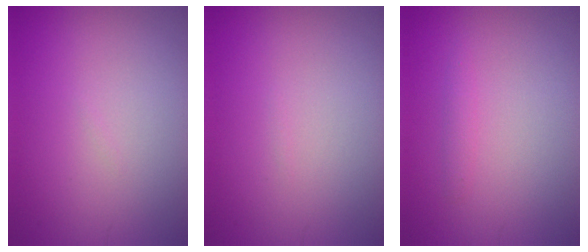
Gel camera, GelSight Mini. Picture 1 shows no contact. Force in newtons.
{"total": 0.0}
{"total": 0.8, "press": 0.8, "slide": 0.1}